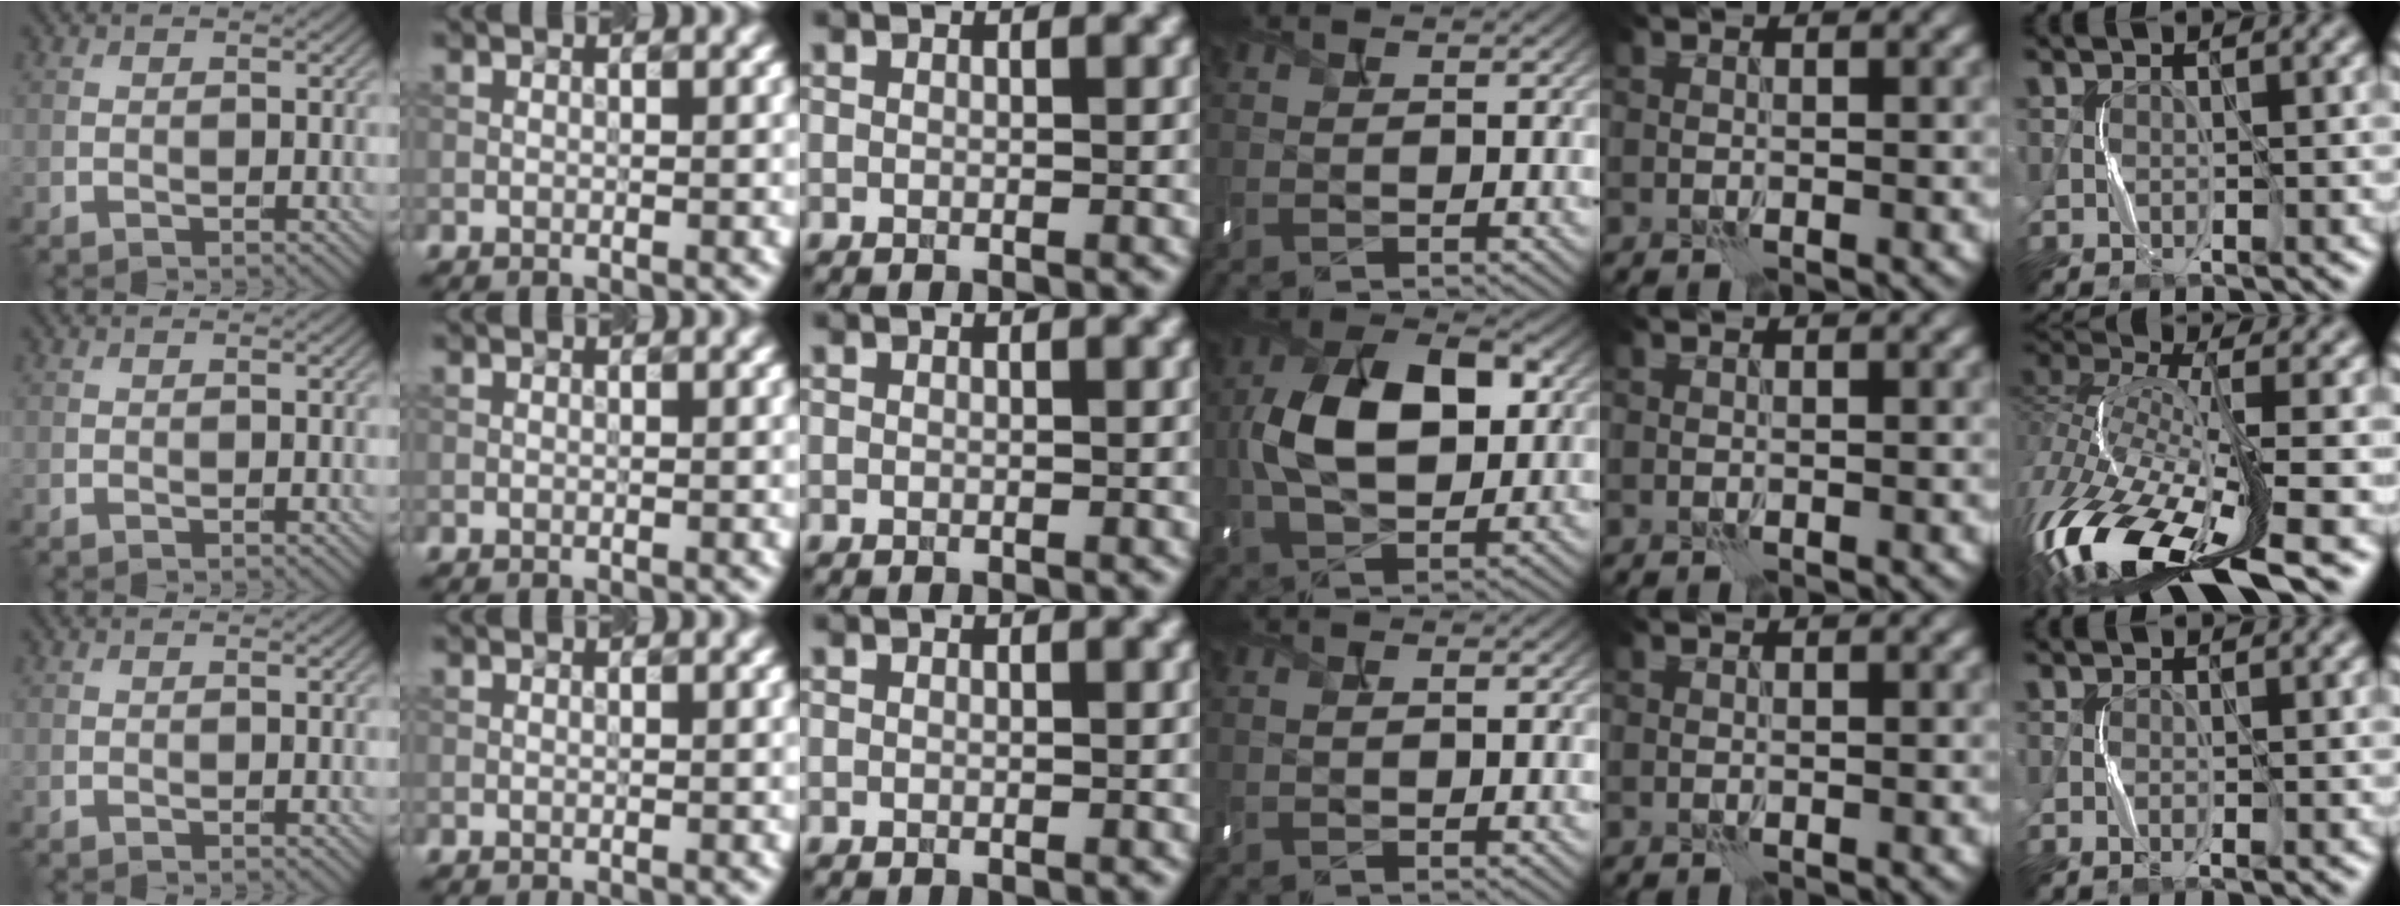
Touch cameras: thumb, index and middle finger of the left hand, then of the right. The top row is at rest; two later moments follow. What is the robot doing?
{"motion": "shake", "object": "handbell"}